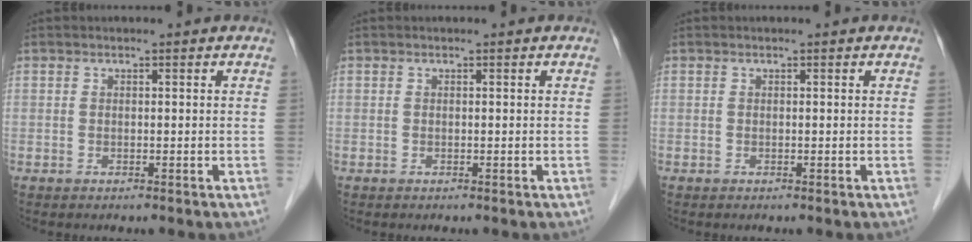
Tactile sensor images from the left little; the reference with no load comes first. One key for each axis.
{"total": 0.0}
{"total": 0.0}